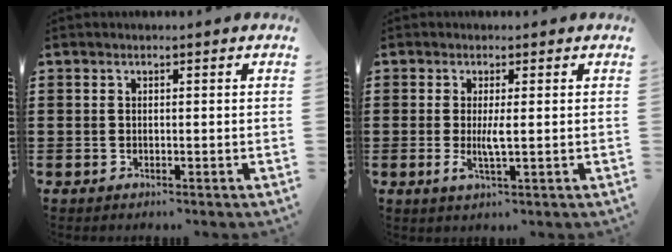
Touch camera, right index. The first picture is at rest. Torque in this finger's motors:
{"motor_torque": [1.09, -0.07, 0.38, 0.14]}